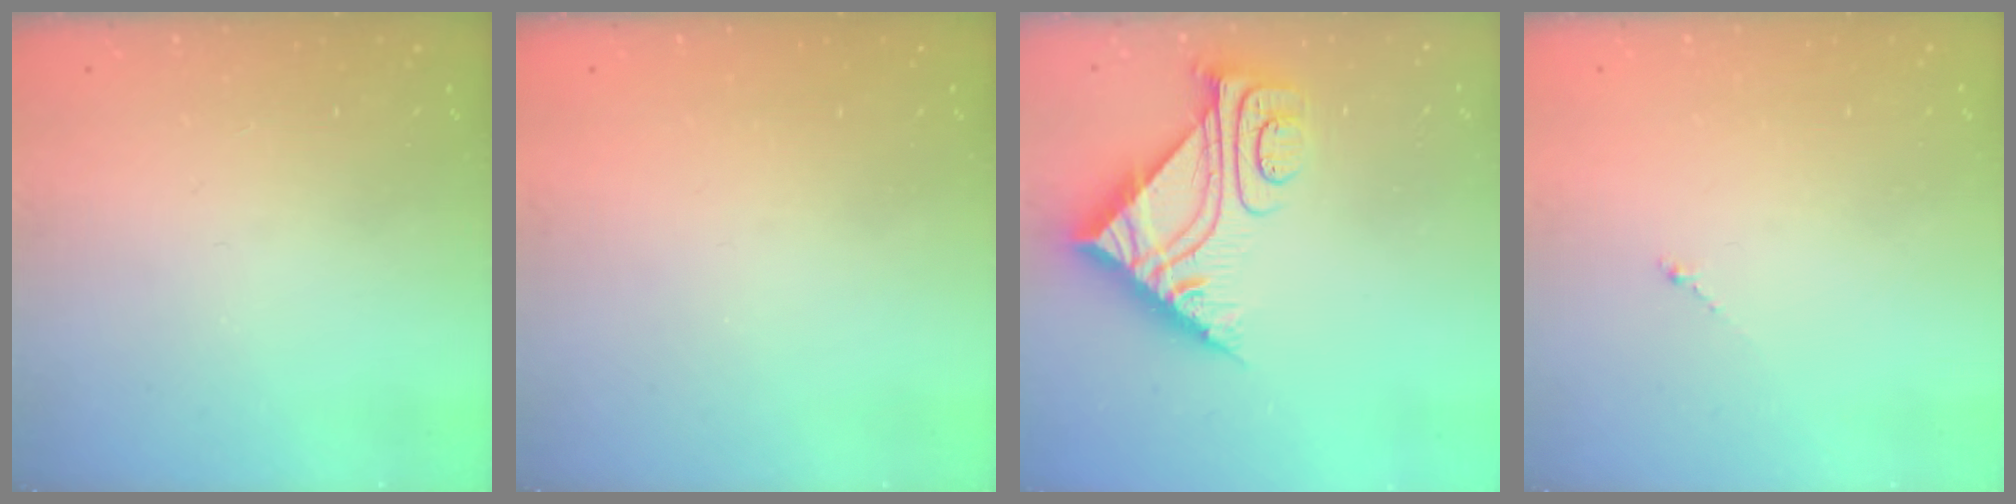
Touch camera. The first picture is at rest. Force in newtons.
{"total": 1.3, "press": 1.3, "slide": 0.2}
{"total": 8.9, "press": 8.8, "slide": 0.7}
{"total": 0.7, "press": 0.6, "slide": 0.4}